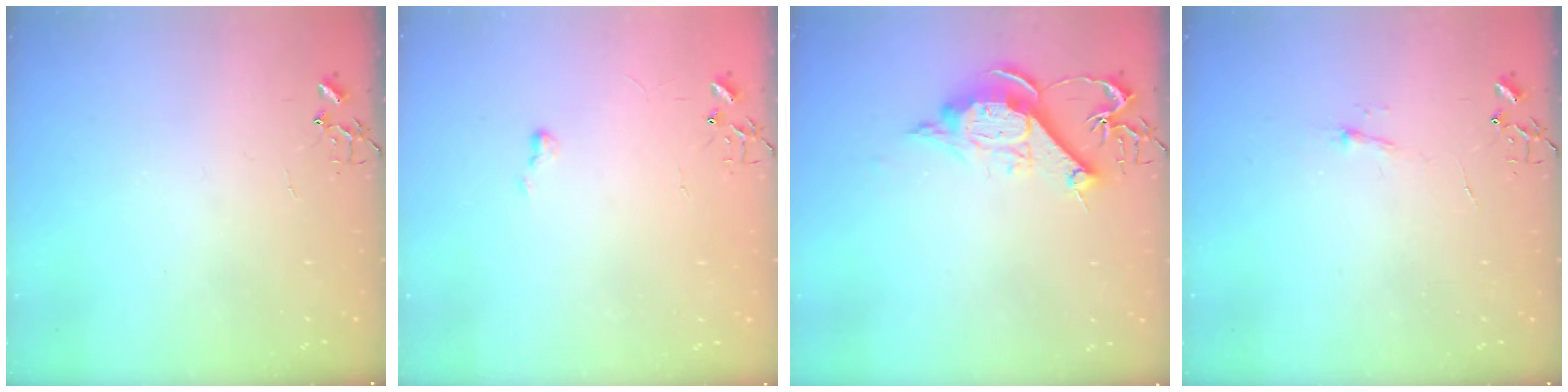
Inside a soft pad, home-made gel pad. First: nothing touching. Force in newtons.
{"total": 3.9, "press": 3.8, "slide": 0.5}
{"total": 11.9, "press": 11.9, "slide": 1.0}
{"total": 4.5, "press": 4.5, "slide": 0.6}